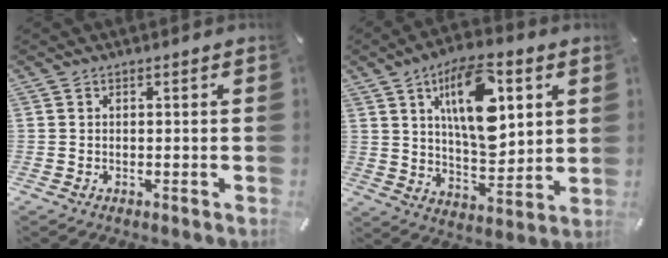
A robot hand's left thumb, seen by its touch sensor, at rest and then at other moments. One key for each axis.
{"total": 18.4, "fx": 7.1, "fy": 9.0, "fz": 14.3, "tx": -0.245, "ty": -0.020, "tz": 0.112}